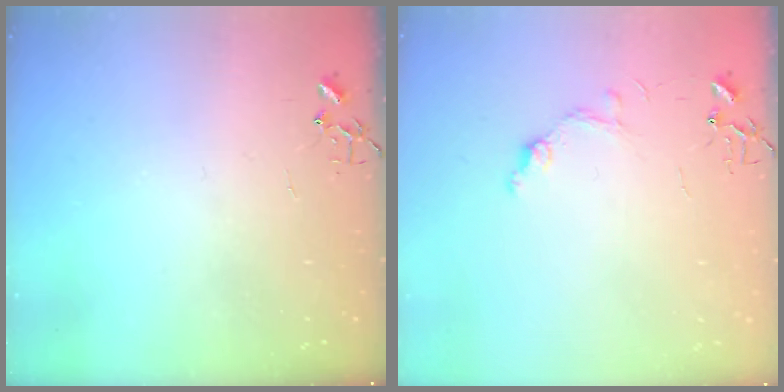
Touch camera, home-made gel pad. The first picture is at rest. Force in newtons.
{"total": 7.9, "press": 7.9, "slide": 0.7}